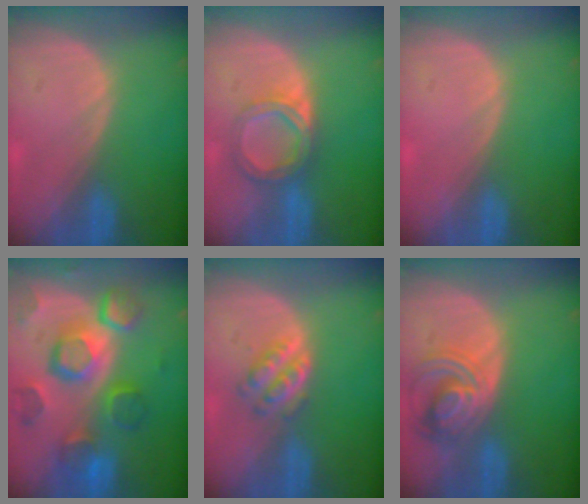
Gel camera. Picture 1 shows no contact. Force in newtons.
{"total": 5.6, "press": 5.3, "slide": 1.9}
{"total": 0.6, "press": 0.0, "slide": 0.6}
{"total": 12.3, "press": 10.7, "slide": 6.0}
{"total": 4.1, "press": 4.0, "slide": 0.9}
{"total": 7.5, "press": 6.7, "slide": 3.5}